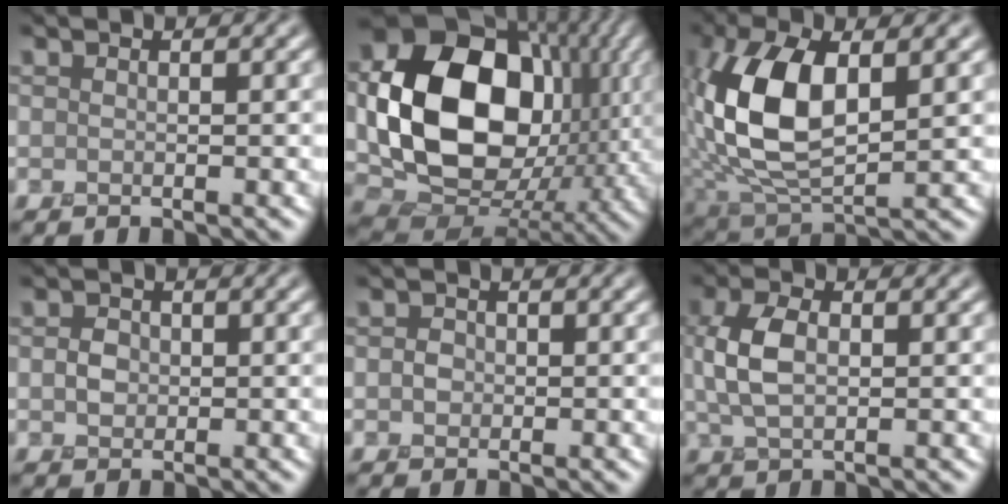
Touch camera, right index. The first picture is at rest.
{"total": 15.7, "force": [1.0, 11.9, 10.2], "torque": [-0.186, -0.016, 0.018]}
{"total": 9.7, "force": [0.9, 4.8, 8.4], "torque": [-0.188, 0.005, 0.013]}
{"total": 1.5, "force": [-0.3, 1.4, 0.7], "torque": [-0.013, -0.002, -0.009]}
{"total": 1.2, "force": [-0.3, 1.1, 0.5], "torque": [-0.008, -0.002, -0.011]}
{"total": 4.0, "force": [0.4, 2.3, 3.3], "torque": [-0.081, 0.003, 0.006]}